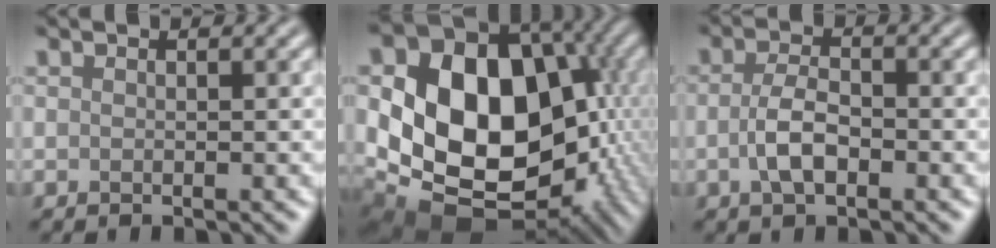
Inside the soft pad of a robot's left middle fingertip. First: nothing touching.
{"total": 20.3, "force": [-0.8, 15.7, 12.8], "torque": [-0.215, -0.015, 0.000]}
{"total": 3.2, "force": [-0.8, 1.5, 2.6], "torque": [-0.053, 0.000, -0.020]}